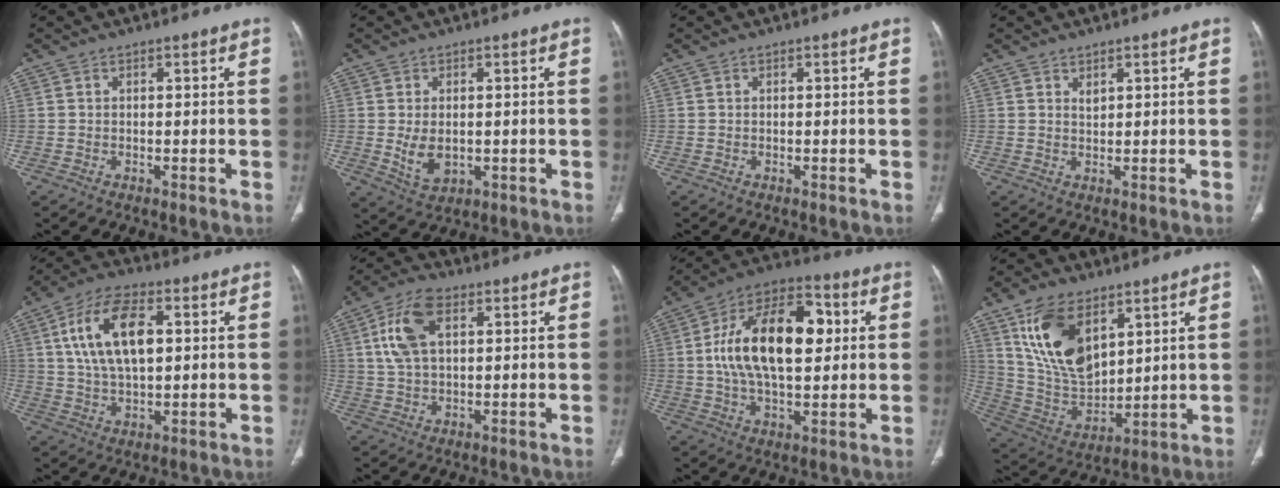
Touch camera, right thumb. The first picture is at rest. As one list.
[{"total": 5.3, "force": [-0.3, 3.4, 4.1], "torque": [-0.067, -0.010, 0.008]}, {"total": 0.0}, {"total": 1.2, "force": [0.8, 0.5, 0.7], "torque": [-0.007, -0.007, 0.017]}, {"total": 15.1, "force": [3.7, 7.8, 12.4], "torque": [-0.227, 0.005, 0.069]}, {"total": 10.7, "force": [3.5, 5.8, 8.3], "torque": [-0.170, 0.009, 0.068]}, {"total": 21.3, "force": [3.1, 11.2, 17.9], "torque": [-0.289, 0.018, 0.049]}, {"total": 17.8, "force": [8.5, 9.7, 12.2], "torque": [-0.205, -0.038, 0.179]}]